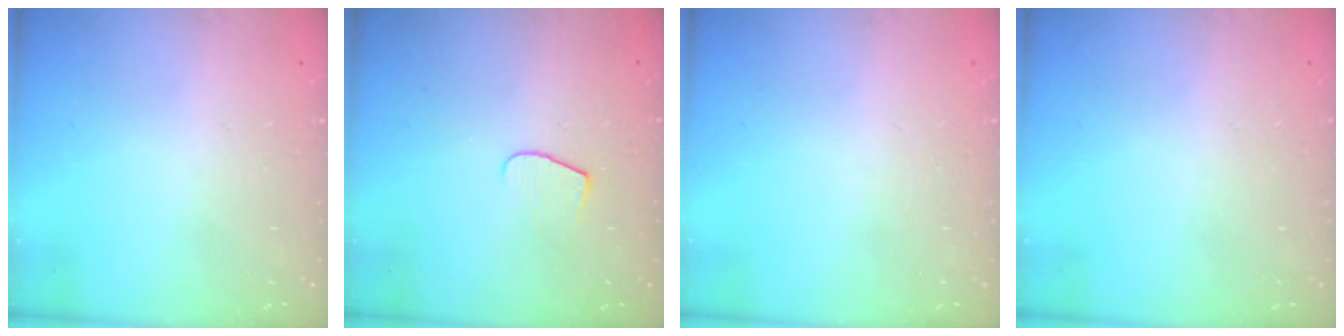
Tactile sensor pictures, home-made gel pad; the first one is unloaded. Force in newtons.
{"total": 5.5, "press": 5.5, "slide": 0.5}
{"total": 0.0}
{"total": 0.6, "press": 0.6, "slide": 0.2}